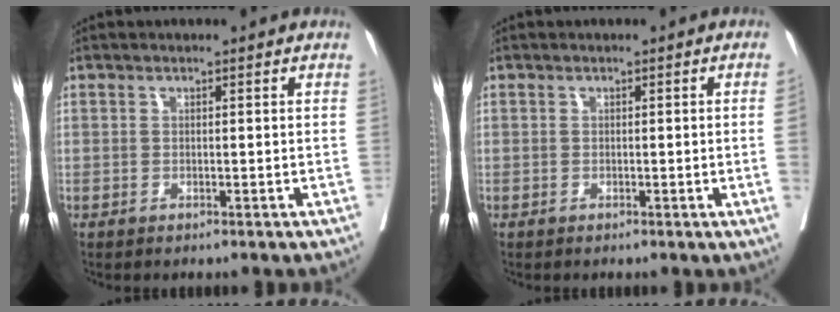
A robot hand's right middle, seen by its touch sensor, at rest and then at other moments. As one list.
[{"total": 2.4, "force": [-0.1, -0.4, 2.4], "torque": [-0.042, 0.003, 0.004]}]